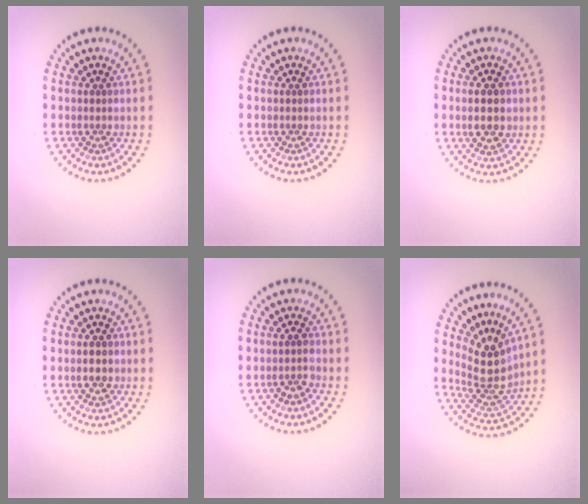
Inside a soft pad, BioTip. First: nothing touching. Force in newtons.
{"total": 0.0}
{"total": 2.6, "press": 2.6, "slide": 0.0}
{"total": 2.2, "press": 2.2, "slide": 0.1}
{"total": 1.3, "press": 1.3, "slide": 0.3}
{"total": 3.9, "press": 3.2, "slide": 2.1}